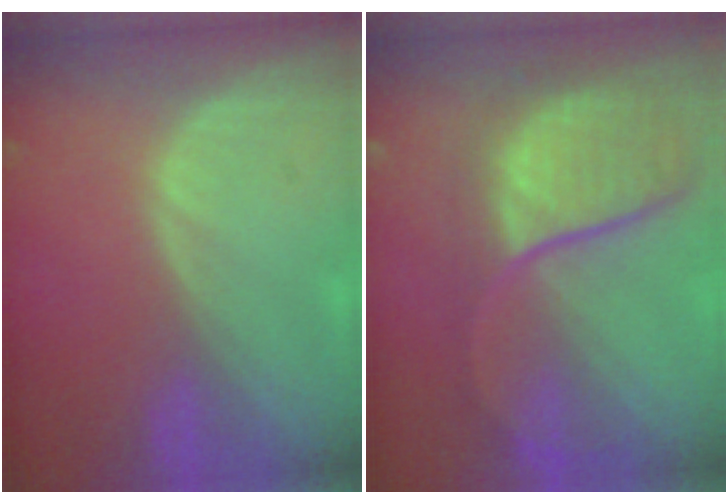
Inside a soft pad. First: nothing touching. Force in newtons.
{"total": 10.7, "press": 9.7, "slide": 4.4}